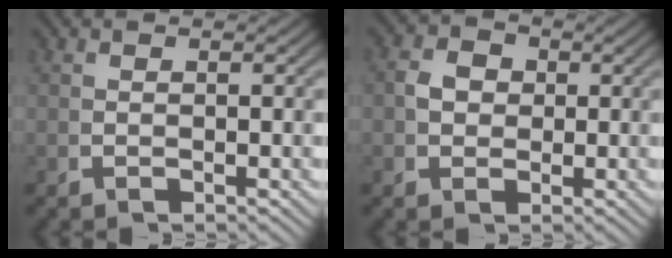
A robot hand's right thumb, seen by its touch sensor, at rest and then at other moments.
{"total": 2.9, "force": [0.5, 2.4, 1.7], "torque": [-0.033, -0.008, 0.012]}